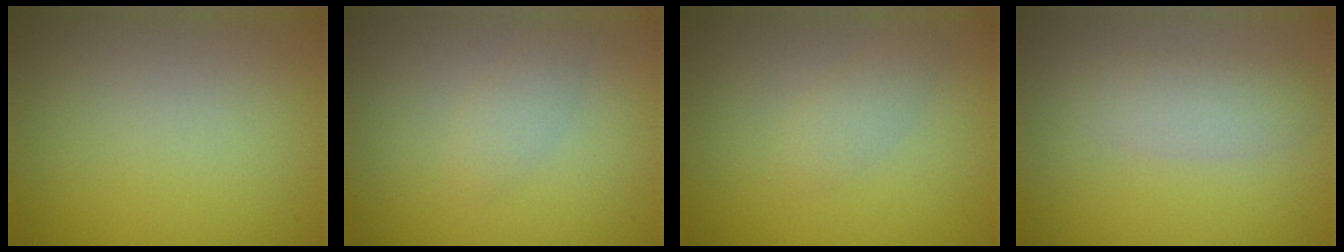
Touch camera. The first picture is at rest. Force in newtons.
{"total": 1.5, "press": 1.5, "slide": 0.0}
{"total": 1.5, "press": 1.5, "slide": 0.1}
{"total": 2.8, "press": 2.8, "slide": 0.3}